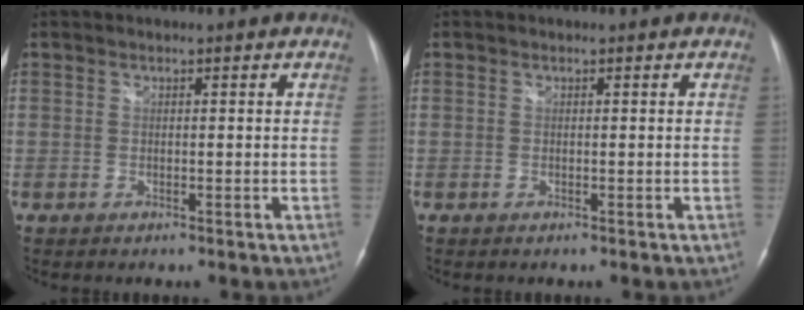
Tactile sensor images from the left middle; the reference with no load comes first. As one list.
[{"total": 0.0}]